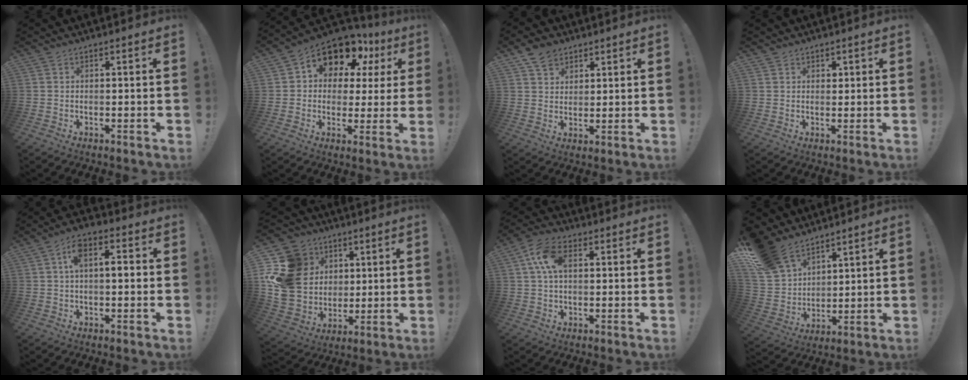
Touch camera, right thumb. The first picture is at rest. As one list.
[{"total": 12.2, "force": [7.4, 7.1, 6.6], "torque": [-0.100, -0.055, 0.127]}, {"total": 6.7, "force": [4.7, 4.5, 1.8], "torque": [-0.030, -0.022, 0.092]}, {"total": 1.7, "force": [1.1, 1.2, 0.2], "torque": [0.010, -0.010, 0.017]}, {"total": 7.8, "force": [0.6, 3.9, 6.7], "torque": [-0.098, 0.006, 0.007]}, {"total": 19.8, "force": [4.7, 17.1, 8.8], "torque": [-0.165, -0.007, 0.120]}, {"total": 10.0, "force": [2.5, 6.0, 7.6], "torque": [-0.147, 0.009, 0.048]}, {"total": 14.8, "force": [11.0, 8.4, 5.1], "torque": [-0.104, -0.072, 0.215]}]